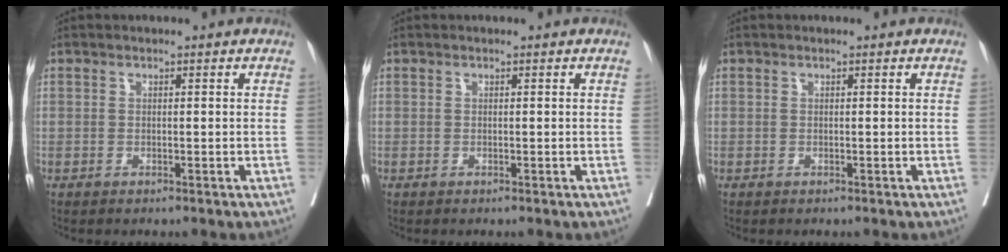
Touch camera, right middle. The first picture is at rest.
{"total": 0.0}
{"total": 0.0}